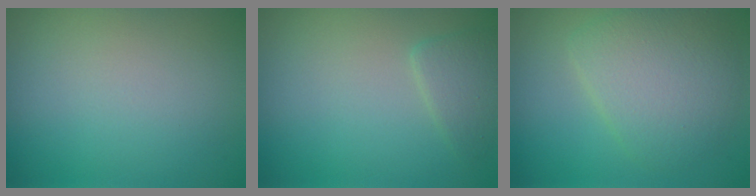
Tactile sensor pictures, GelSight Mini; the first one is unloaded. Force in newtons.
{"total": 1.8, "press": 1.8, "slide": 0.1}
{"total": 5.0, "press": 5.0, "slide": 0.1}